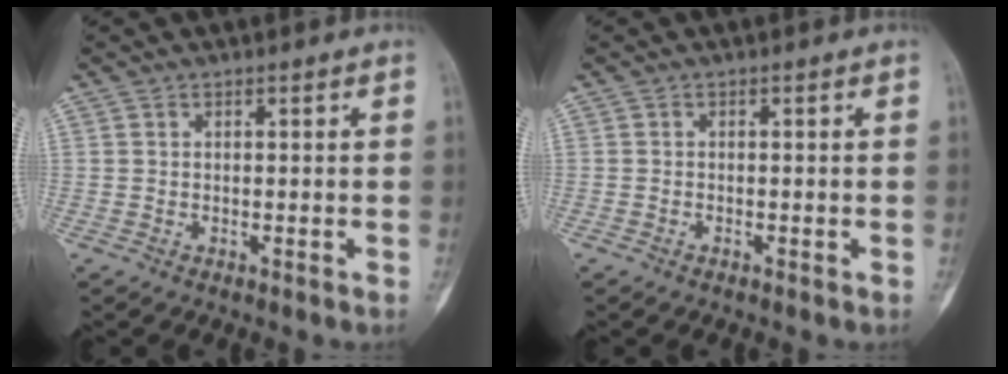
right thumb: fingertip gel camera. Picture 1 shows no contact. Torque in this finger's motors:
{"motor_torque": [0.29, -0.06, -0.13, 0.01, -0.01]}